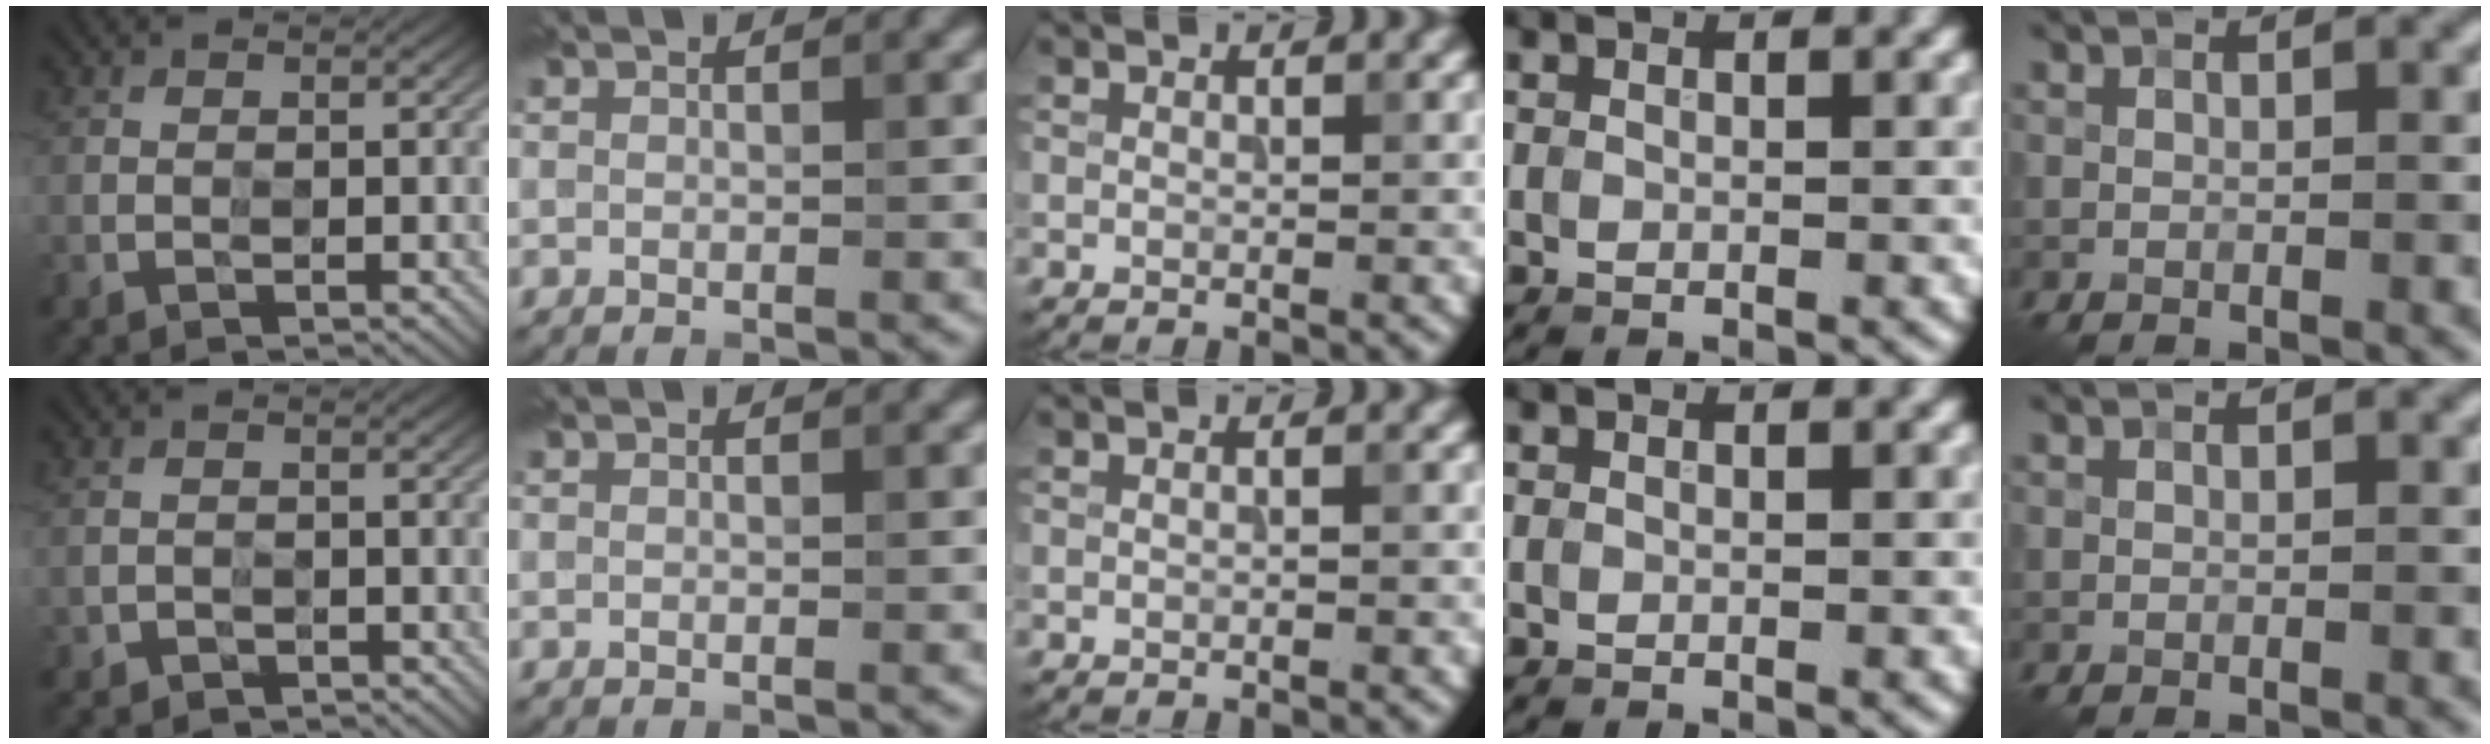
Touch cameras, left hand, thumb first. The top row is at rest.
{"thumb": {"total": 1.0, "force": [-0.3, 0.5, -0.9], "torque": [0.019, -0.002, -0.006]}}